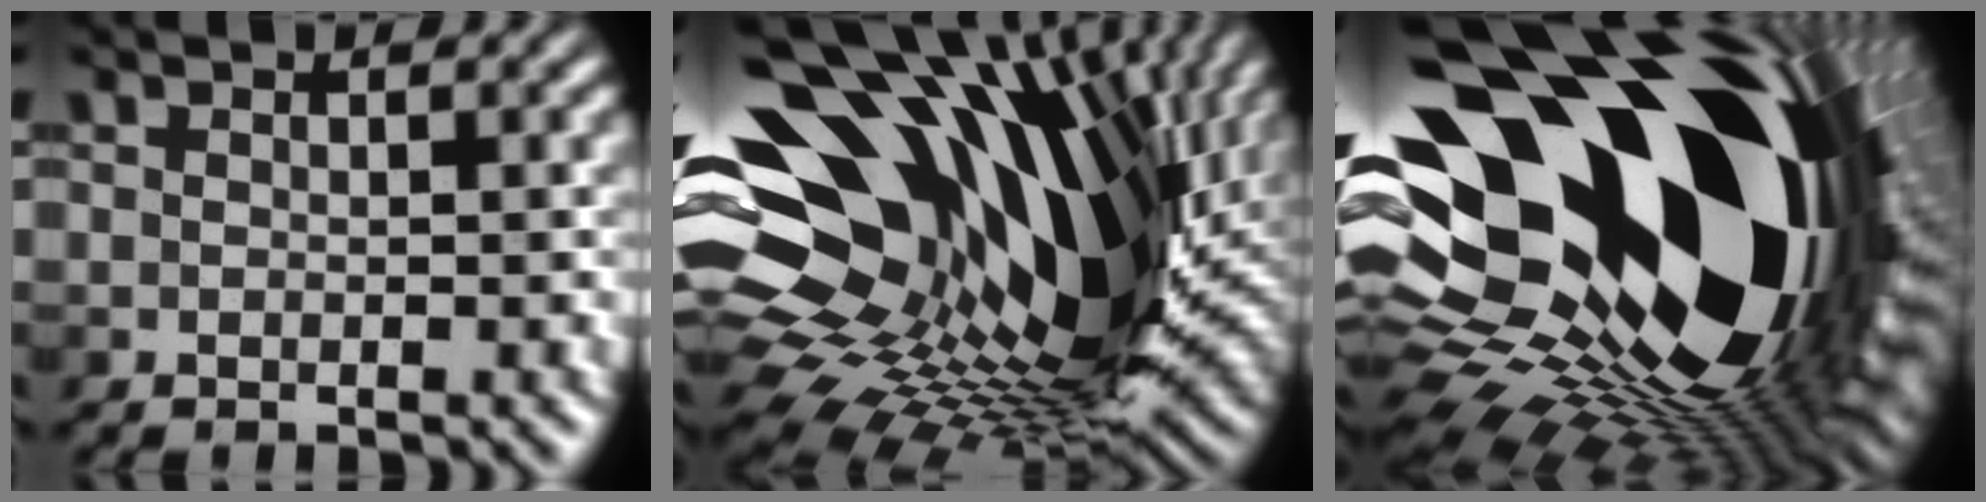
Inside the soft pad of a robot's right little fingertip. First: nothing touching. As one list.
[{"total": 18.6, "force": [1.5, 12.0, 14.1], "torque": [-0.252, 0.000, 0.038]}, {"total": 21.4, "force": [0.2, 12.1, 17.6], "torque": [-0.301, -0.027, -0.007]}]